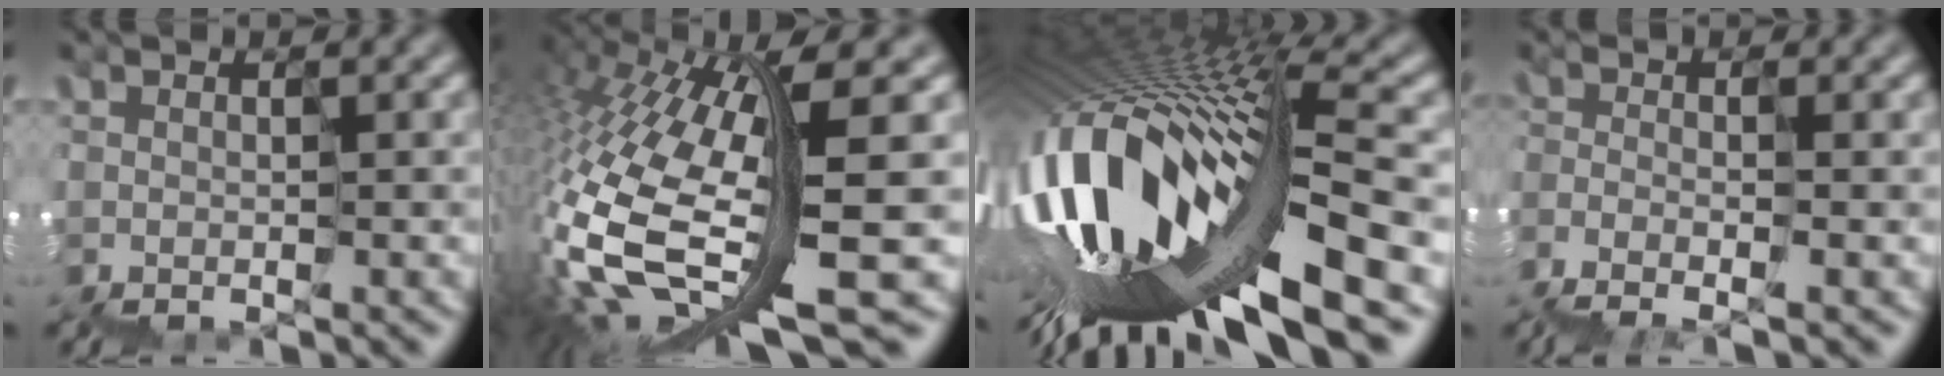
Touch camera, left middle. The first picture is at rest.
{"total": 11.5, "force": [-2.1, 3.3, 10.8], "torque": [-0.272, -0.013, -0.025]}
{"total": 13.7, "force": [-6.0, 4.6, 11.5], "torque": [-0.221, -0.006, -0.094]}
{"total": 2.1, "force": [-2.0, -0.3, -0.3], "torque": [-0.014, 0.002, -0.052]}